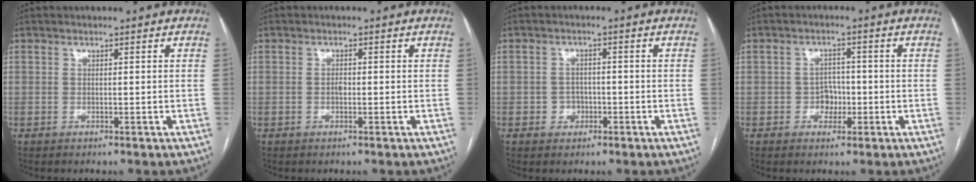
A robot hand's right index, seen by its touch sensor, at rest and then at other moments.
{"total": 1.0, "force": [-0.2, 0.5, 0.8], "torque": [-0.015, 0.002, -0.006]}
{"total": 2.4, "force": [-1.0, 2.1, 0.8], "torque": [-0.006, 0.009, -0.014]}
{"total": 3.1, "force": [-0.9, 2.5, 1.6], "torque": [-0.018, 0.007, -0.014]}